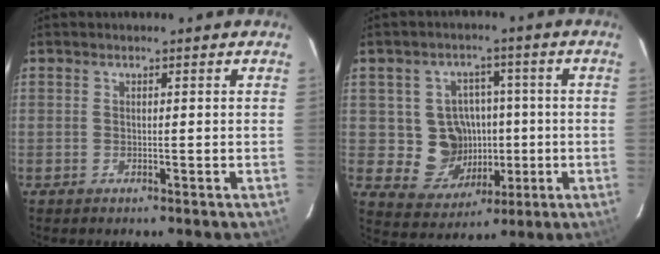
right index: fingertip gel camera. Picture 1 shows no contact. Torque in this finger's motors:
{"motor_torque": [0.32, -0.10, 0.14, 0.03]}